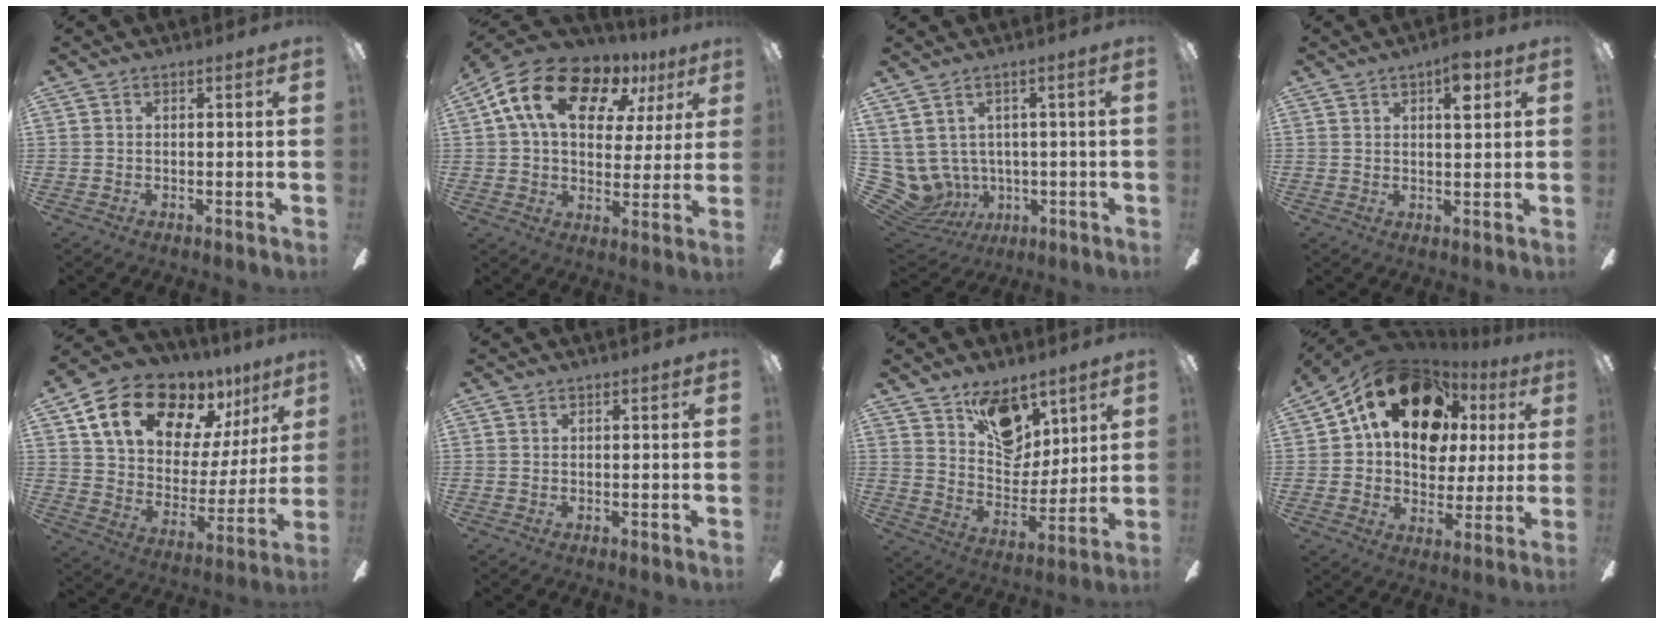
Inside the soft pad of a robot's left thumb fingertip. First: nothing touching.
{"total": 17.2, "force": [9.1, 10.2, 10.5], "torque": [-0.203, -0.030, 0.164]}
{"total": 7.2, "force": [1.6, 6.7, 1.9], "torque": [-0.102, -0.023, 0.035]}
{"total": 5.7, "force": [3.1, 2.2, 4.2], "torque": [-0.059, -0.006, 0.047]}
{"total": 18.1, "force": [12.7, 9.6, 8.6], "torque": [-0.151, -0.080, 0.228]}
{"total": 0.0}
{"total": 14.3, "force": [9.4, 9.0, 6.1], "torque": [-0.082, -0.053, 0.175]}
{"total": 21.7, "force": [10.6, 14.1, 12.6], "torque": [-0.201, -0.038, 0.191]}